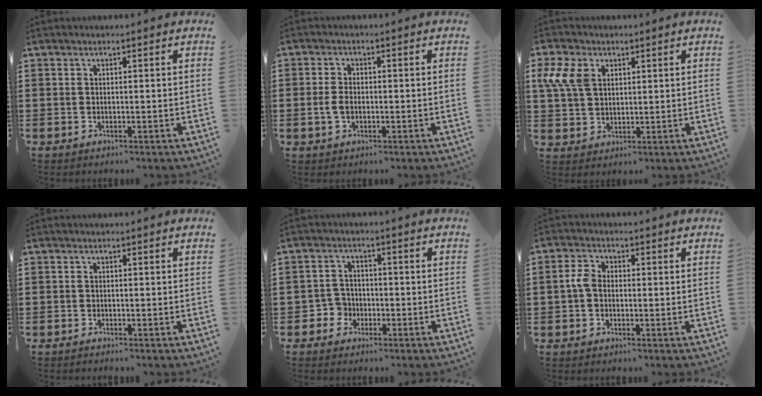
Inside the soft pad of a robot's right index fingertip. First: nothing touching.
{"total": 2.7, "force": [-0.5, 1.7, 2.0], "torque": [-0.055, -0.003, -0.015]}
{"total": 6.0, "force": [2.3, 4.2, 3.6], "torque": [-0.102, 0.009, 0.040]}
{"total": 0.6, "force": [-0.6, 0.1, -0.1], "torque": [0.000, 0.001, -0.013]}
{"total": 3.2, "force": [-1.8, 2.5, 0.7], "torque": [-0.031, 0.001, -0.041]}
{"total": 2.9, "force": [-0.5, 1.9, 2.1], "torque": [-0.064, -0.005, -0.017]}